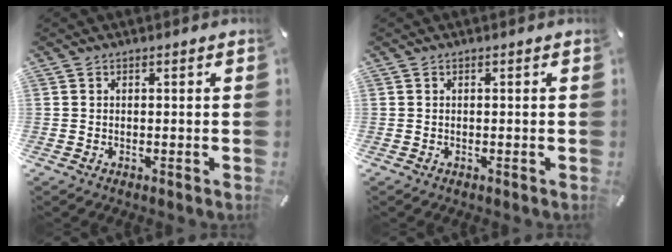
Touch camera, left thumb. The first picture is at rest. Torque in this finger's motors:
{"motor_torque": [0.13, 0.14, 0.10, -0.06, 0.00]}